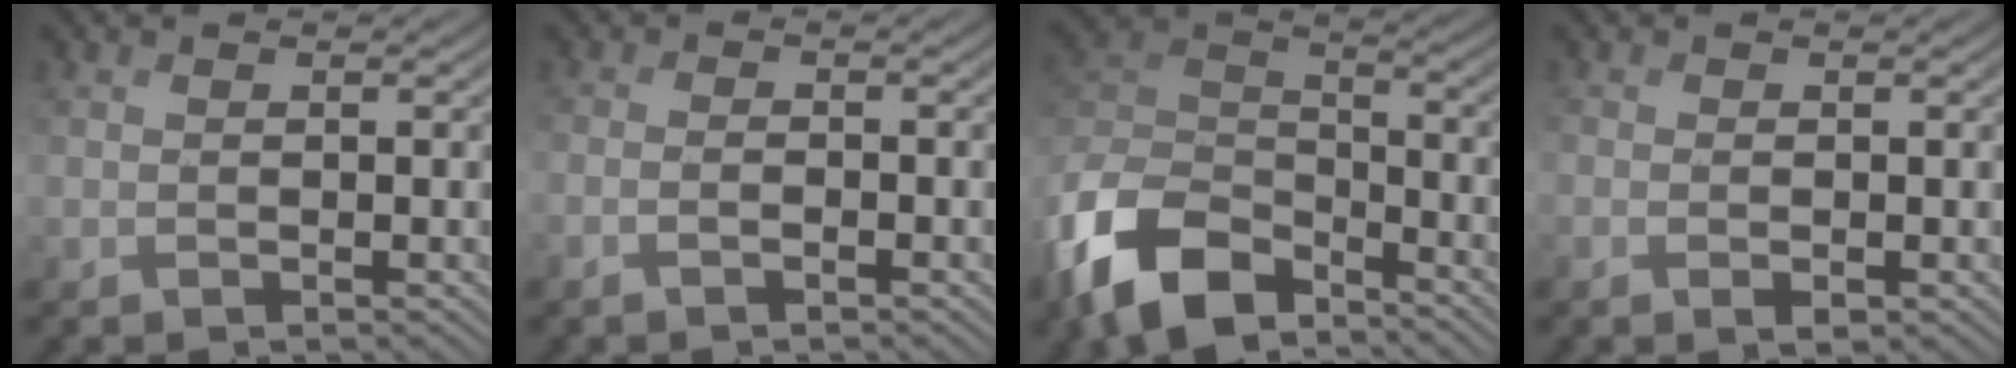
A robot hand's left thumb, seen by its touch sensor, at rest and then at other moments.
{"total": 1.2, "force": [-1.2, 0.0, 0.4], "torque": [-0.002, 0.002, -0.029]}
{"total": 13.7, "force": [-9.8, 6.7, 6.9], "torque": [-0.164, -0.017, -0.211]}
{"total": 0.9, "force": [-0.6, 0.4, 0.5], "torque": [-0.005, -0.005, -0.011]}